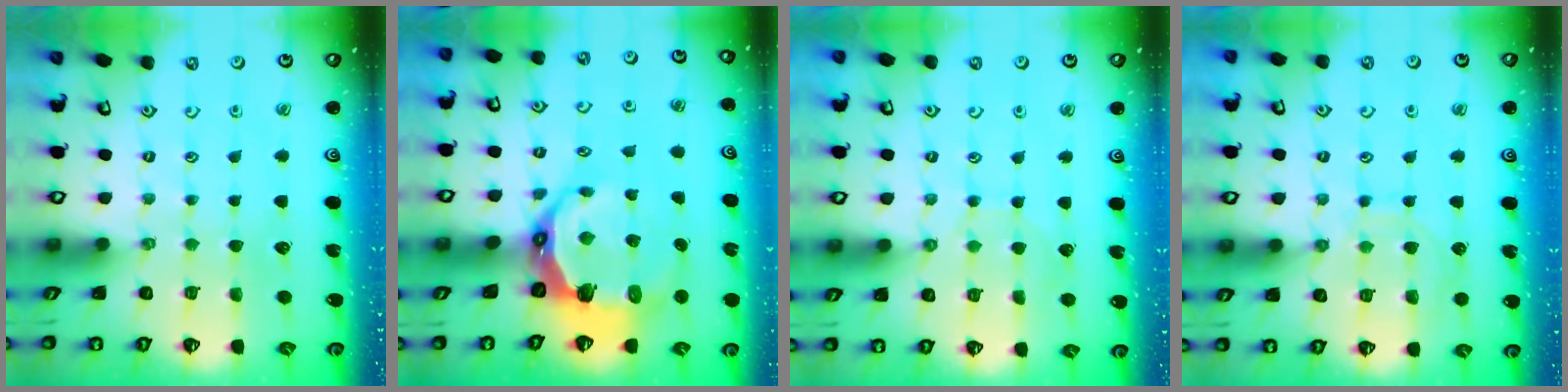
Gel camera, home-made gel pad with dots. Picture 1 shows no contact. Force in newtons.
{"total": 10.5, "press": 8.8, "slide": 5.8}
{"total": 2.8, "press": 2.8, "slide": 0.3}
{"total": 9.8, "press": 9.8, "slide": 0.9}